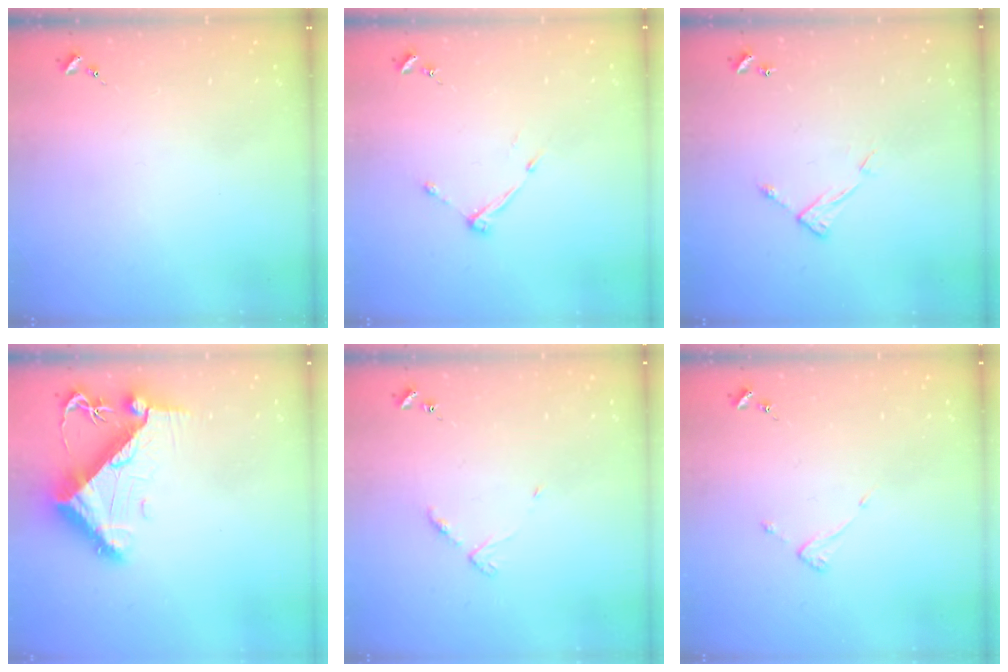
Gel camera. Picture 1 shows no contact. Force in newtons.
{"total": 5.1, "press": 5.1, "slide": 0.6}
{"total": 6.4, "press": 6.4, "slide": 0.3}
{"total": 11.0, "press": 10.9, "slide": 1.4}
{"total": 4.4, "press": 4.3, "slide": 0.5}
{"total": 3.6, "press": 3.6, "slide": 0.2}